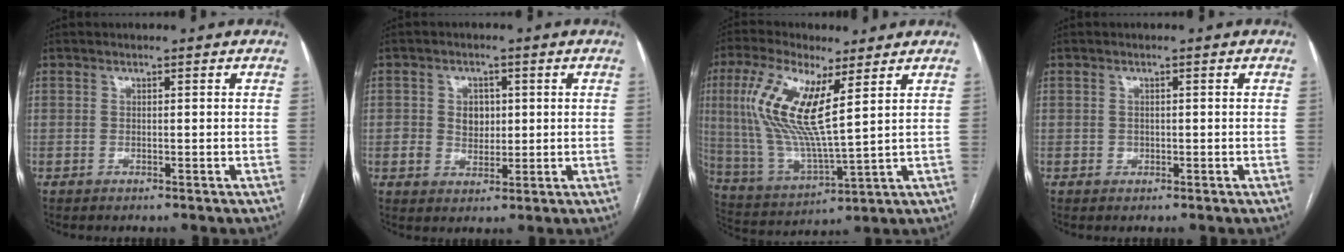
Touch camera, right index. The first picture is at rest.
{"total": 4.5, "force": [0.6, 3.6, 2.6], "torque": [-0.038, 0.007, 0.017]}
{"total": 14.6, "force": [4.6, 3.1, 13.5], "torque": [-0.300, 0.000, 0.091]}
{"total": 1.0, "force": [-0.1, 0.9, 0.4], "torque": [-0.007, 0.002, 0.001]}